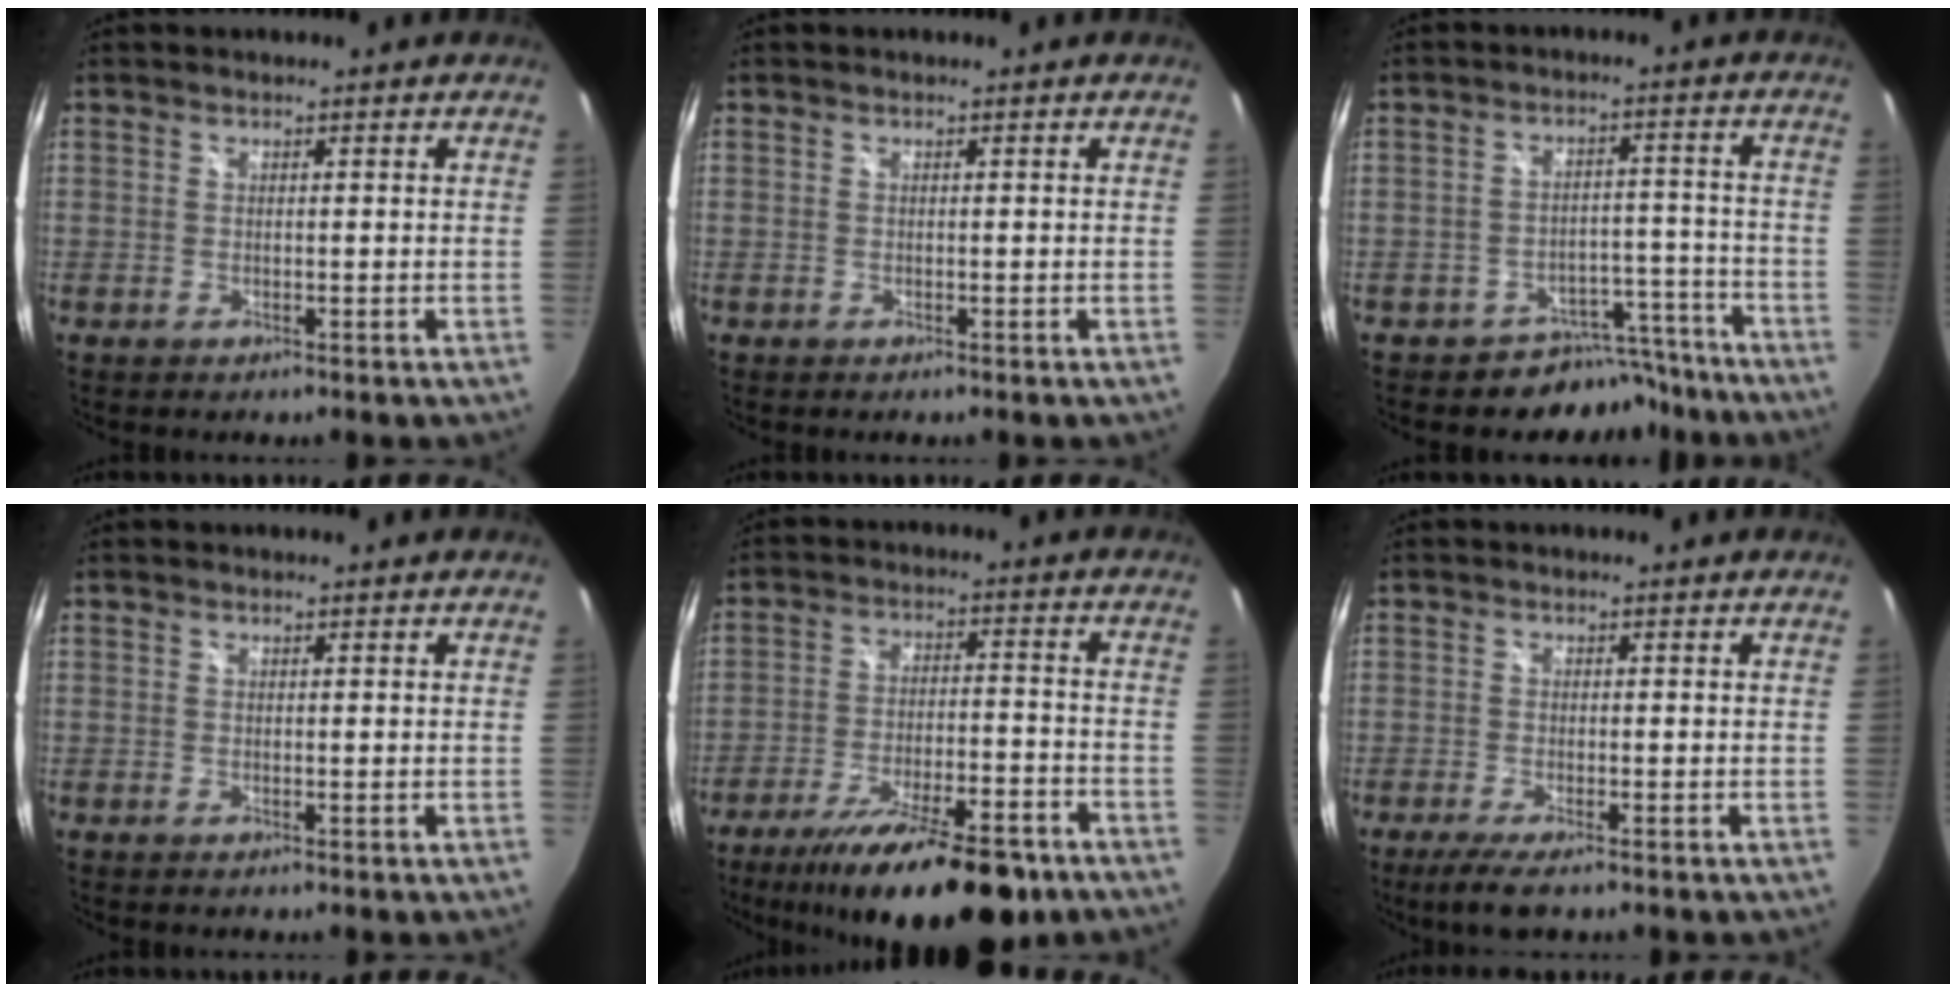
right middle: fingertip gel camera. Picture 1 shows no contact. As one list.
[{"total": 0.0}, {"total": 8.1, "force": [-7.0, 4.2, 0.2], "torque": [0.000, 0.036, -0.089]}, {"total": 0.0}, {"total": 20.0, "force": [-14.9, 5.5, 12.2], "torque": [-0.211, -0.033, -0.222]}, {"total": 4.5, "force": [-3.0, 0.6, 3.2], "torque": [-0.070, -0.020, -0.054]}]